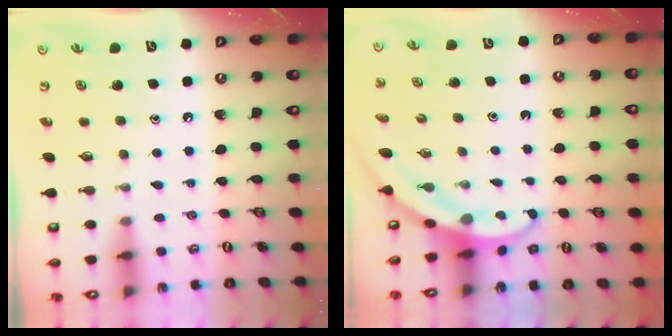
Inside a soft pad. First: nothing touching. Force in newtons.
{"total": 3.1, "press": 3.1, "slide": 0.1}